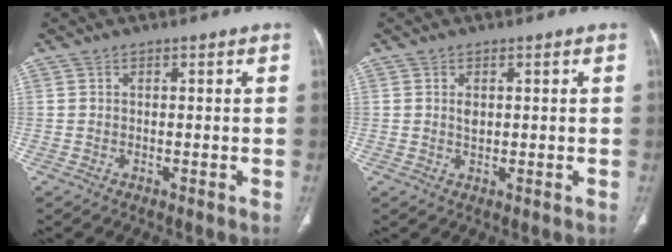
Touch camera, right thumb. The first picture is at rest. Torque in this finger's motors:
{"motor_torque": [0.73, 0.56, -0.23, 0.20, 0.03]}